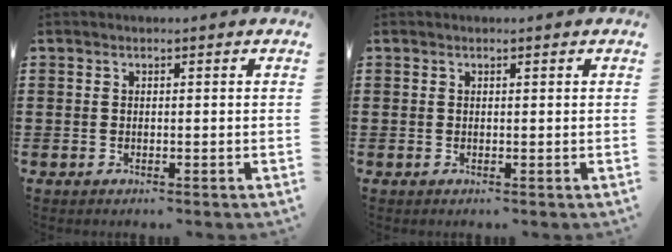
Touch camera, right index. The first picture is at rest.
{"total": 0.0}